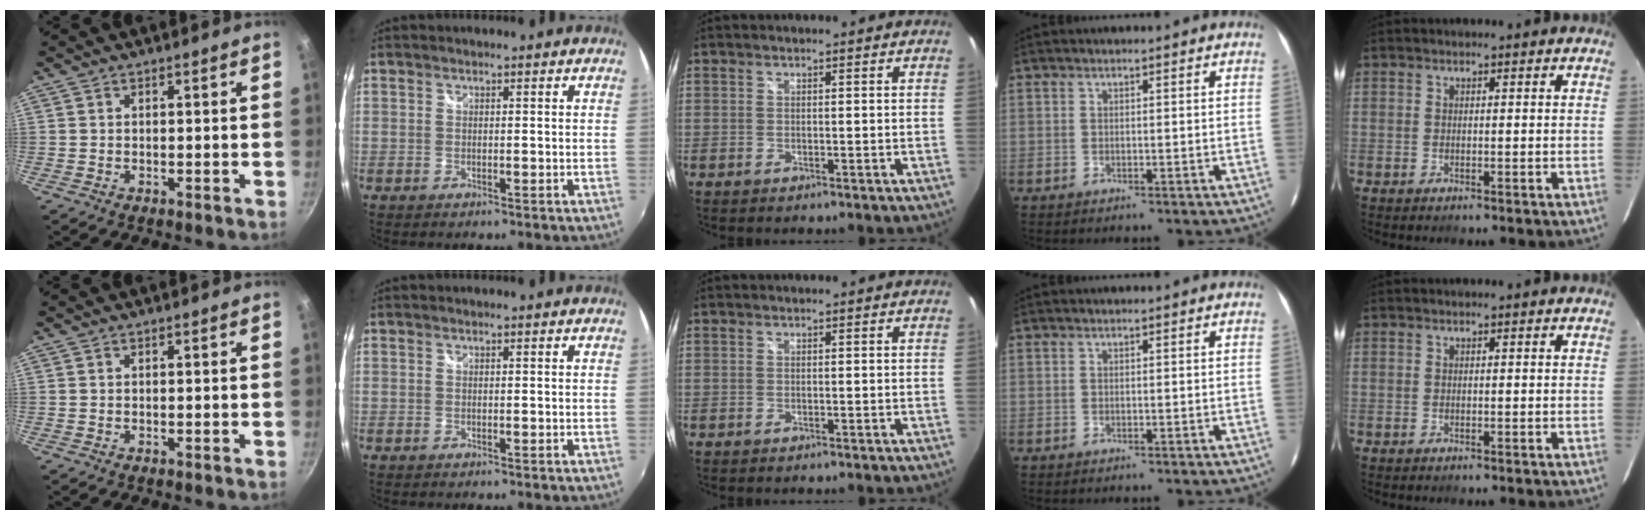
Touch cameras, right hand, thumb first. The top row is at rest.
{}